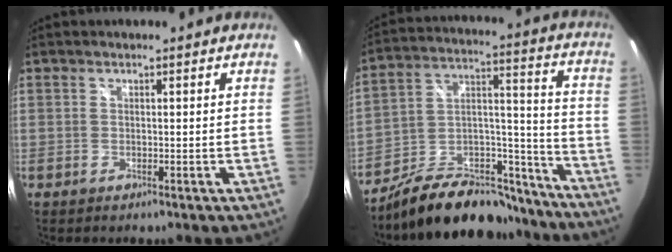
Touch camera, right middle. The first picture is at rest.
{"total": 19.7, "force": [-15.4, 8.2, 9.1], "torque": [-0.153, 0.055, -0.225]}